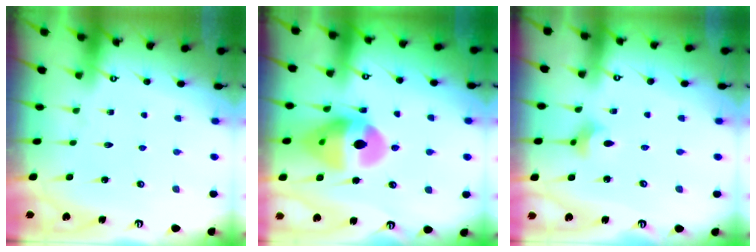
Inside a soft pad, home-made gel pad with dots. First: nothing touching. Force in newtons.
{"total": 14.8, "press": 14.7, "slide": 1.4}
{"total": 3.8, "press": 3.8, "slide": 0.6}